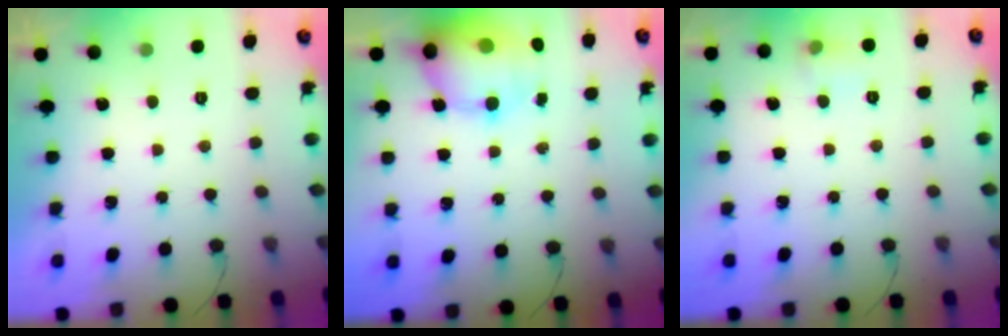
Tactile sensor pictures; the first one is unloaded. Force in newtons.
{"total": 14.6, "press": 14.0, "slide": 3.9}
{"total": 5.9, "press": 5.8, "slide": 1.3}